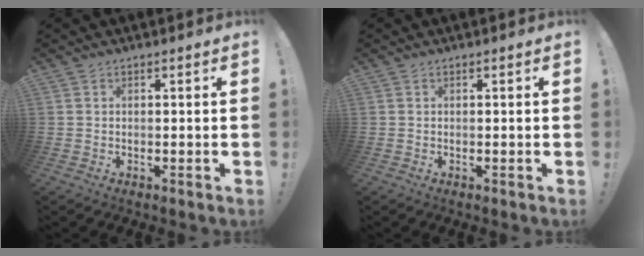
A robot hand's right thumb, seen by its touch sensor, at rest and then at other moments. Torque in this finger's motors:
{"motor_torque": [-0.12, -0.12, 0.00, 0.00, 0.03]}